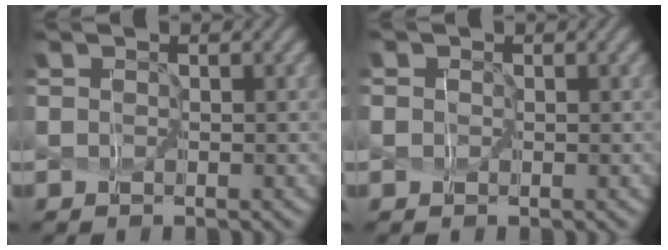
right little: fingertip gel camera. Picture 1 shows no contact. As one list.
[{"total": 2.3, "force": [0.7, 1.9, 1.0], "torque": [-0.012, 0.023, -0.017]}]